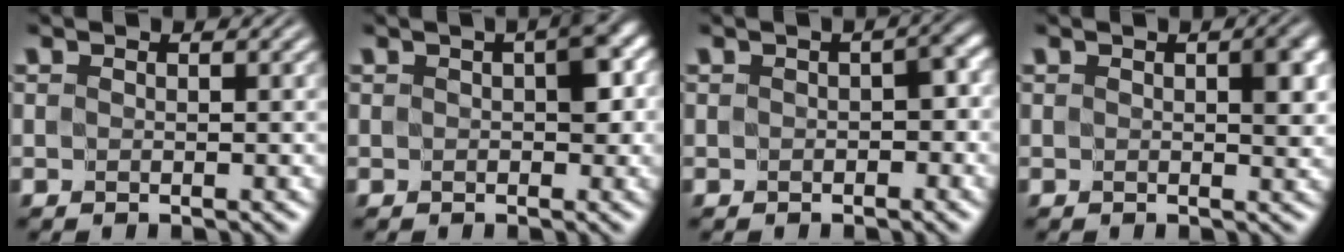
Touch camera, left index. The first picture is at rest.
{"total": 2.7, "force": [0.1, 1.4, 2.2], "torque": [-0.024, 0.005, -0.001]}
{"total": 1.8, "force": [-0.5, 1.1, 1.4], "torque": [-0.016, 0.003, -0.009]}
{"total": 2.4, "force": [0.3, 1.2, 2.1], "torque": [-0.022, 0.001, 0.004]}